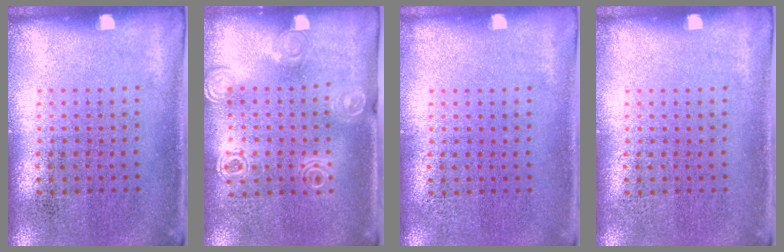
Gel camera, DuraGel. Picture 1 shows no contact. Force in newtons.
{"total": 1.4, "press": 1.3, "slide": 0.2}
{"total": 0.0}
{"total": 0.0}